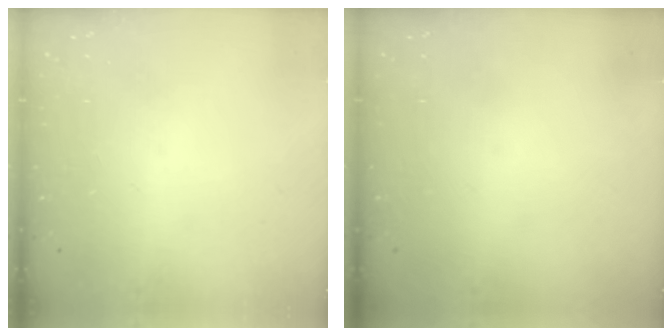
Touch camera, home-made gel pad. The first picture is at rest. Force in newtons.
{"total": 0.0}